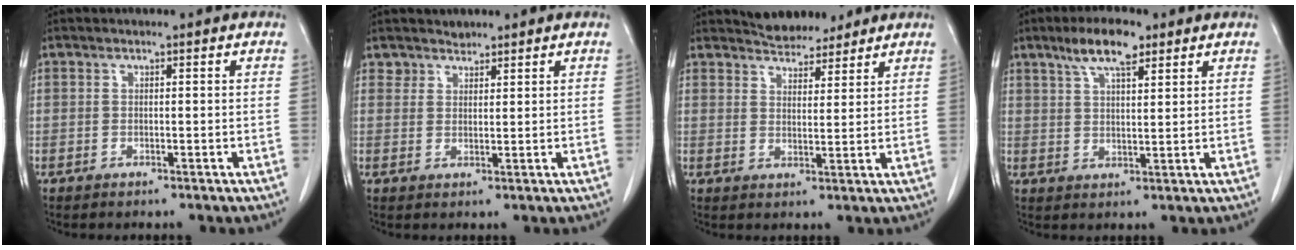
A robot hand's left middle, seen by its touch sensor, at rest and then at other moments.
{"total": 2.0, "force": [1.8, 1.0, -0.3], "torque": [0.008, 0.004, 0.028]}
{"total": 6.0, "force": [5.5, 1.7, 1.4], "torque": [-0.026, 0.005, 0.093]}
{"total": 7.1, "force": [4.7, 1.9, 5.0], "torque": [-0.095, 0.010, 0.085]}